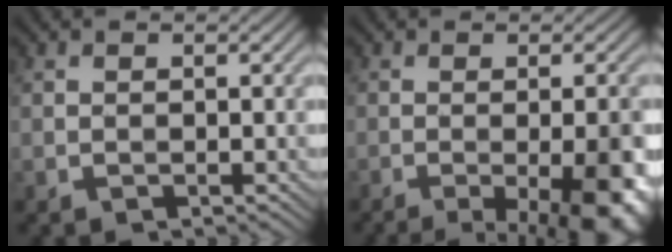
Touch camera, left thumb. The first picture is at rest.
{"total": 9.4, "force": [-3.8, 2.1, 8.3], "torque": [-0.107, -0.002, -0.045]}